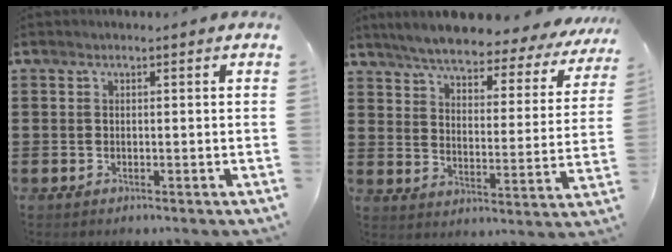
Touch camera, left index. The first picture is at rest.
{"total": 5.9, "force": [5.5, 0.7, 2.1], "torque": [-0.068, -0.035, 0.091]}